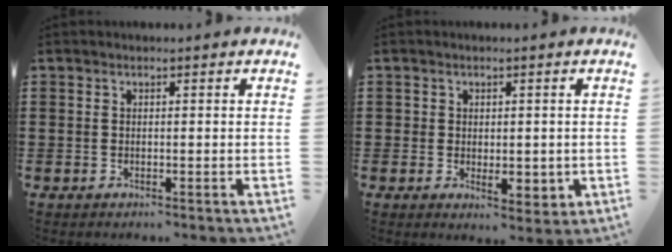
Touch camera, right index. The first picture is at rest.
{"total": 2.4, "force": [0.0, 2.0, 1.4], "torque": [-0.021, 0.004, -0.001]}